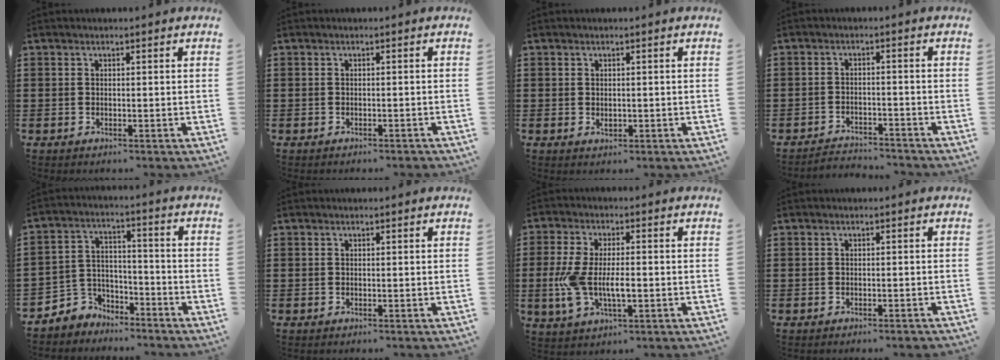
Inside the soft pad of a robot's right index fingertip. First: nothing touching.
{"total": 0.7, "force": [-0.6, -0.1, 0.1], "torque": [-0.005, -0.004, -0.012]}
{"total": 0.9, "force": [0.1, 0.7, 0.6], "torque": [-0.013, 0.004, 0.001]}
{"total": 2.8, "force": [-2.8, 0.0, 0.0], "torque": [-0.008, -0.001, -0.060]}
{"total": 4.7, "force": [-3.9, 2.6, -0.1], "torque": [-0.023, 0.002, -0.085]}
{"total": 0.0}
{"total": 7.8, "force": [-1.2, 3.6, 6.8], "torque": [-0.161, -0.005, -0.029]}
{"total": 0.8, "force": [-0.7, -0.1, 0.3], "torque": [-0.007, -0.004, -0.013]}